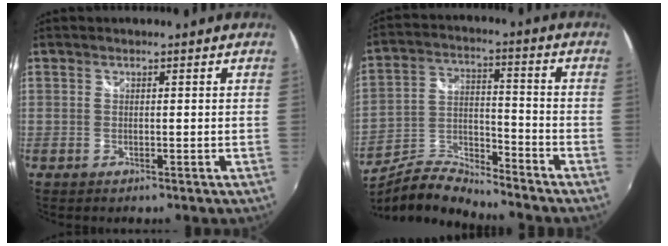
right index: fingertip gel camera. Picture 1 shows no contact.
{"total": 9.4, "force": [-8.8, 1.5, 3.0], "torque": [-0.060, 0.008, -0.175]}